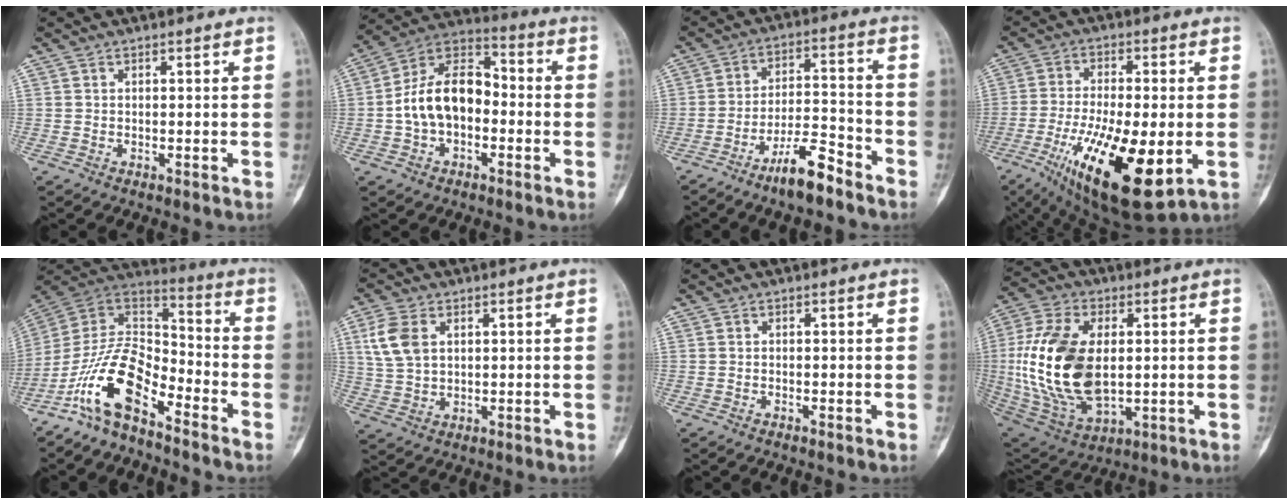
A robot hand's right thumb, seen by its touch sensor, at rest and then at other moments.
{"total": 14.1, "force": [-1.8, 9.2, 10.4], "torque": [-0.168, 0.046, -0.042]}
{"total": 9.3, "force": [-6.8, 2.2, 5.9], "torque": [-0.108, 0.056, -0.120]}
{"total": 20.8, "force": [-6.0, 7.1, 18.6], "torque": [-0.348, -0.024, -0.084]}
{"total": 14.3, "force": [-8.9, 6.1, 9.4], "torque": [-0.165, 0.090, -0.177]}
{"total": 7.7, "force": [2.5, 5.0, 5.4], "torque": [-0.111, -0.001, 0.054]}
{"total": 0.0}
{"total": 21.6, "force": [0.8, 12.4, 17.7], "torque": [-0.359, -0.010, 0.027]}